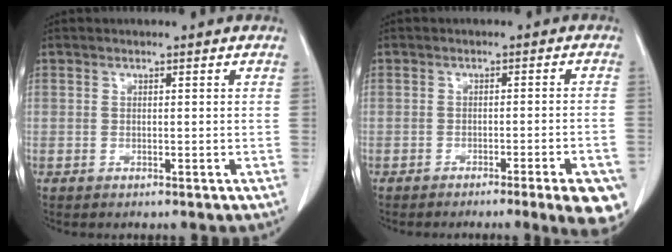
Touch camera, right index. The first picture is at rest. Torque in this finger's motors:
{"motor_torque": [1.40, -0.74, 0.27, 0.06]}